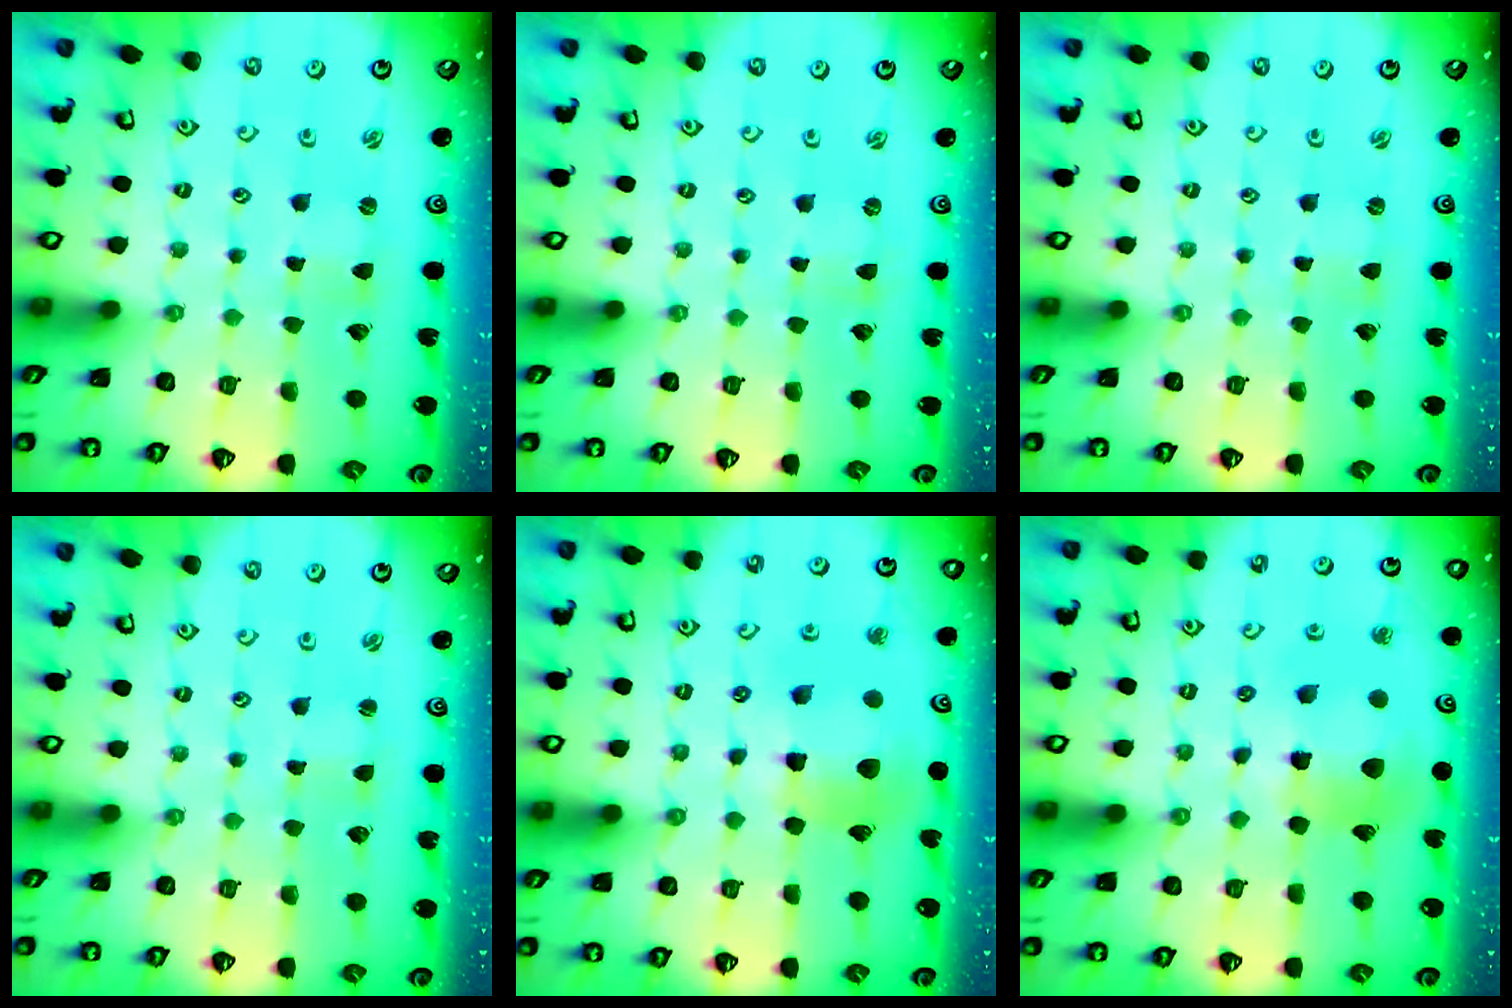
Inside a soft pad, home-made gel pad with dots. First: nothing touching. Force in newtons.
{"total": 0.0}
{"total": 0.0}
{"total": 1.2, "press": 1.2, "slide": 0.1}
{"total": 13.9, "press": 13.8, "slide": 1.6}
{"total": 12.4, "press": 12.3, "slide": 1.8}